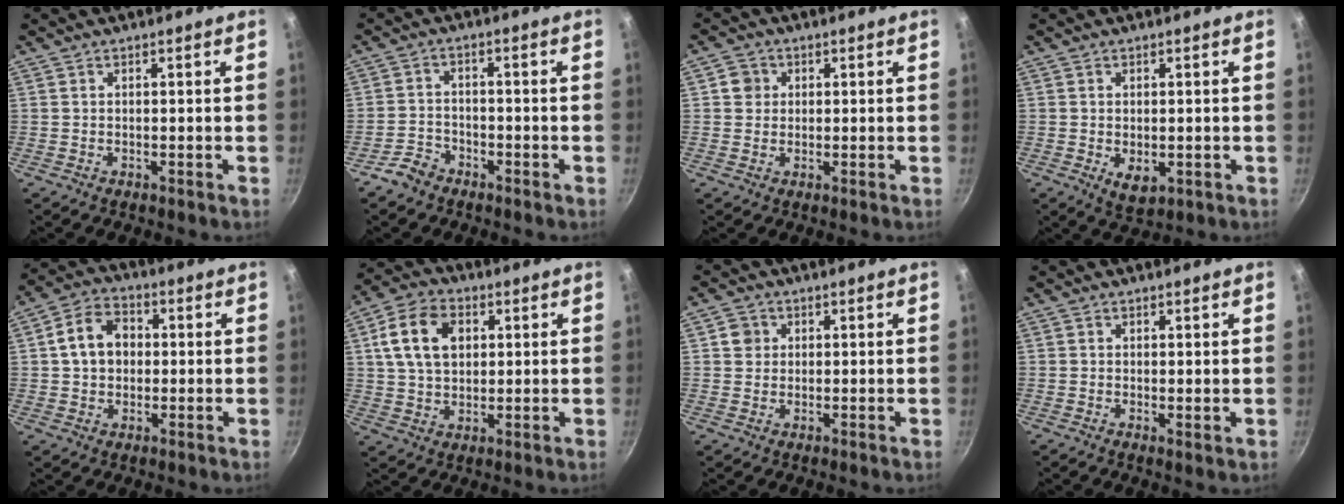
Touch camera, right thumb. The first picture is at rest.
{"total": 4.2, "force": [-3.2, 2.6, 1.1], "torque": [-0.016, 0.036, -0.059]}
{"total": 3.2, "force": [0.6, 3.0, 0.7], "torque": [0.009, 0.004, 0.004]}
{"total": 4.4, "force": [-0.6, 2.7, 3.4], "torque": [-0.052, -0.014, -0.004]}
{"total": 9.2, "force": [0.9, 7.1, 5.7], "torque": [-0.074, 0.020, 0.003]}
{"total": 12.0, "force": [3.1, 8.4, 7.9], "torque": [-0.130, 0.007, 0.048]}
{"total": 3.0, "force": [0.7, 2.9, 0.7], "torque": [0.006, 0.004, 0.006]}
{"total": 1.0, "force": [0.4, 0.5, 0.8], "torque": [-0.015, -0.006, 0.002]}